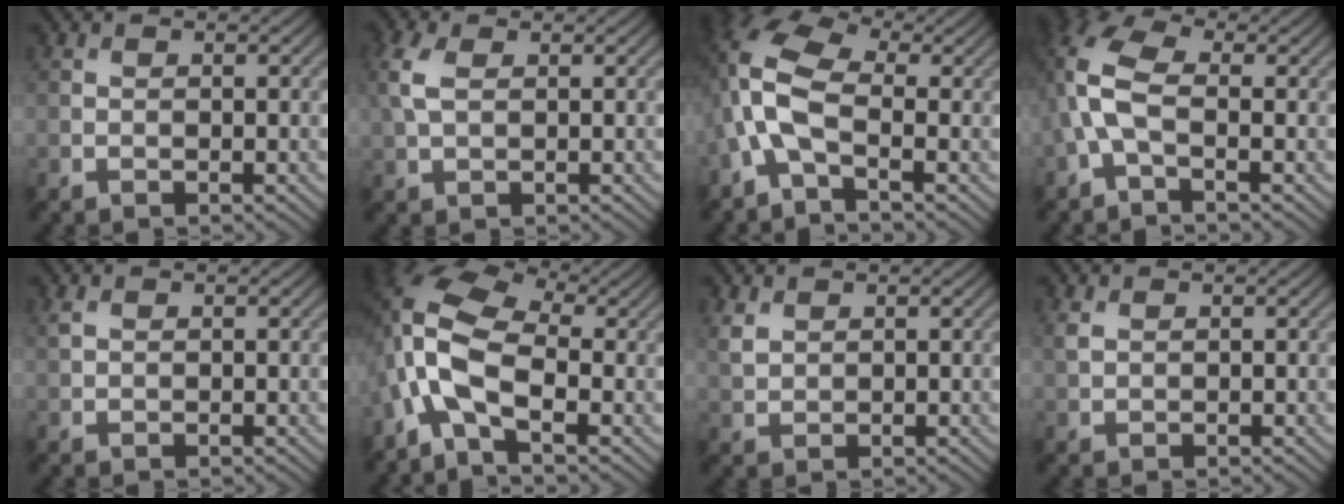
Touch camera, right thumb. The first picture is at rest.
{"total": 4.0, "force": [1.0, 2.3, 3.2], "torque": [-0.097, 0.009, 0.019]}
{"total": 9.3, "force": [-1.6, 4.5, 8.0], "torque": [-0.196, 0.011, -0.058]}
{"total": 6.9, "force": [-0.6, 3.3, 6.0], "torque": [-0.155, 0.019, -0.026]}
{"total": 1.3, "force": [0.7, 0.7, 0.8], "torque": [-0.025, 0.002, 0.018]}
{"total": 11.3, "force": [-1.9, 5.5, 9.7], "torque": [-0.225, 0.010, -0.063]}
{"total": 2.2, "force": [1.3, 1.4, 1.1], "torque": [-0.033, -0.002, 0.031]}
{"total": 1.4, "force": [0.7, 0.8, 0.8], "torque": [-0.027, 0.001, 0.017]}